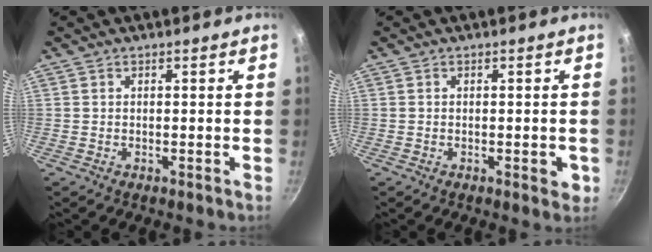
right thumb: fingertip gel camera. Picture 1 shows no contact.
{"total": 2.6, "force": [-0.7, 1.2, 2.1], "torque": [-0.020, 0.000, -0.011]}